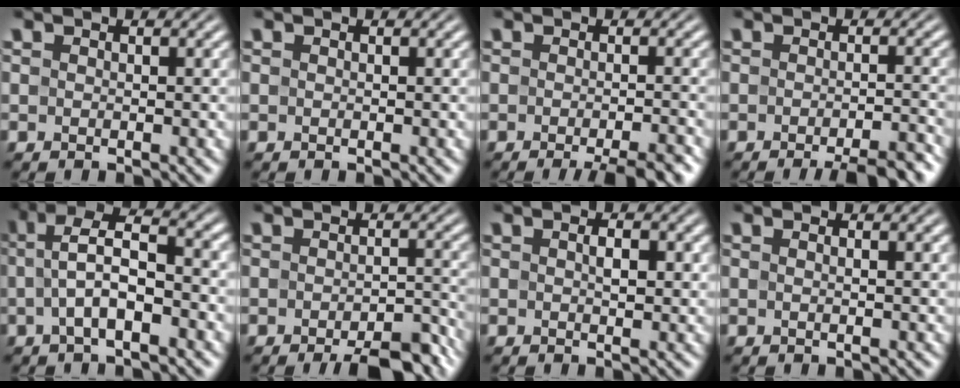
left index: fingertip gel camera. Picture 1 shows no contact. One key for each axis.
{"total": 0.0}
{"total": 4.2, "fx": -2.6, "fy": 0.7, "fz": 3.2, "tx": -0.035, "ty": -0.001, "tz": -0.038}
{"total": 4.5, "fx": -3.0, "fy": 0.8, "fz": 3.2, "tx": -0.036, "ty": 0.000, "tz": -0.043}
{"total": 5.3, "fx": -0.6, "fy": 1.9, "fz": 4.9, "tx": -0.096, "ty": 0.016, "tz": -0.015}
{"total": 5.2, "fx": -3.7, "fy": 1.5, "fz": 3.3, "tx": -0.040, "ty": 0.002, "tz": -0.047}
{"total": 1.8, "fx": 0.3, "fy": 0.8, "fz": 1.5, "tx": -0.026, "ty": 0.001, "tz": 0.005}
{"total": 1.5, "fx": 0.5, "fy": 0.4, "fz": 1.3, "tx": -0.014, "ty": -0.004, "tz": -0.001}